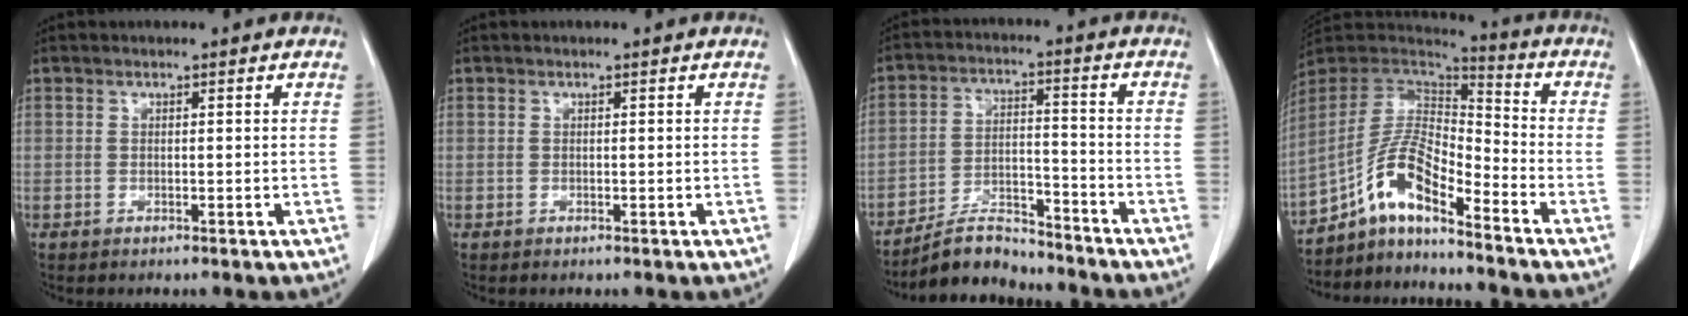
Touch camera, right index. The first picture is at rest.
{"total": 0.0}
{"total": 7.8, "force": [-7.4, 1.9, 1.6], "torque": [-0.029, 0.011, -0.130]}
{"total": 11.4, "force": [-7.6, 2.4, 8.1], "torque": [-0.166, 0.023, -0.142]}